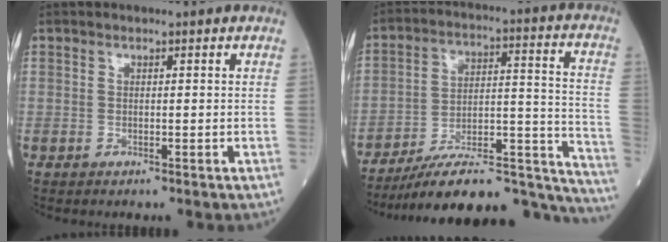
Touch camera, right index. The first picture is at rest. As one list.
[{"total": 25.8, "force": [-23.2, 4.4, 10.3], "torque": [-0.089, 0.041, -0.336]}]